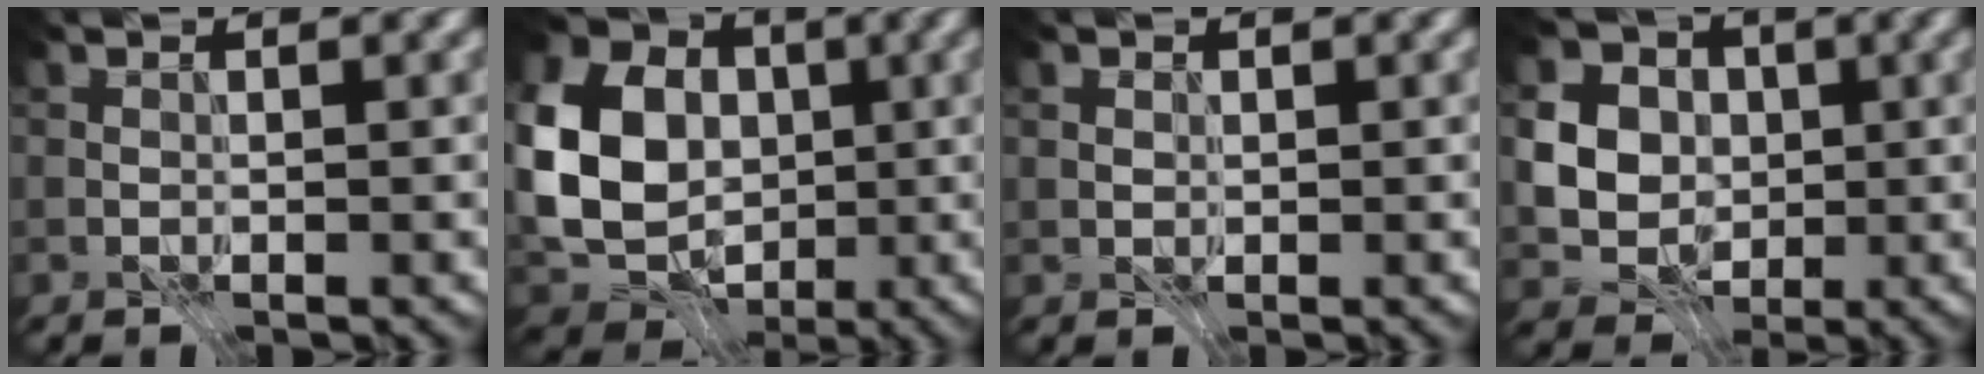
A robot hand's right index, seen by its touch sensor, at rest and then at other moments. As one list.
[{"total": 11.7, "force": [-0.2, 9.2, 7.2], "torque": [-0.175, -0.003, -0.021]}, {"total": 0.7, "force": [0.1, 0.6, 0.3], "torque": [-0.005, -0.001, 0.000]}, {"total": 8.0, "force": [0.4, 7.0, 3.8], "torque": [-0.069, 0.010, -0.016]}]